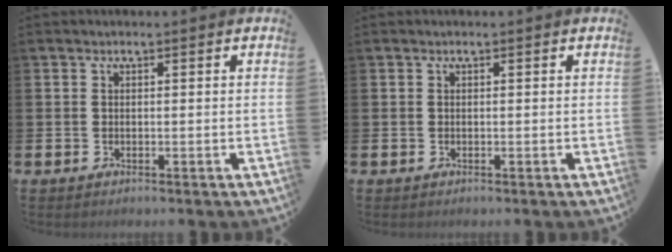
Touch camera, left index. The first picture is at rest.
{"total": 0.0}